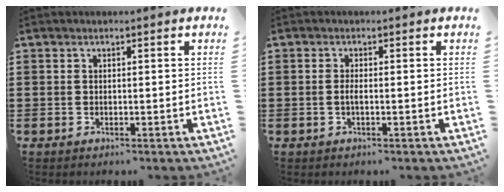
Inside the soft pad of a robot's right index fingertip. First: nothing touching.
{"total": 1.4, "force": [-0.4, 0.2, 1.3], "torque": [-0.032, -0.004, -0.011]}